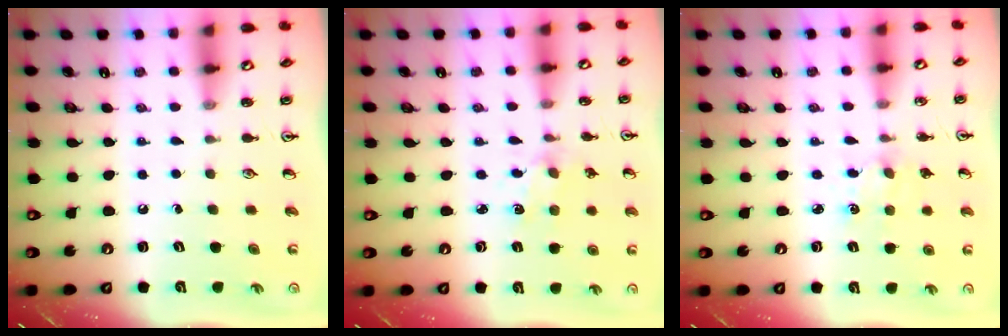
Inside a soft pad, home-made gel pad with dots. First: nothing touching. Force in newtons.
{"total": 2.0, "press": 2.0, "slide": 0.4}
{"total": 4.0, "press": 3.9, "slide": 0.5}